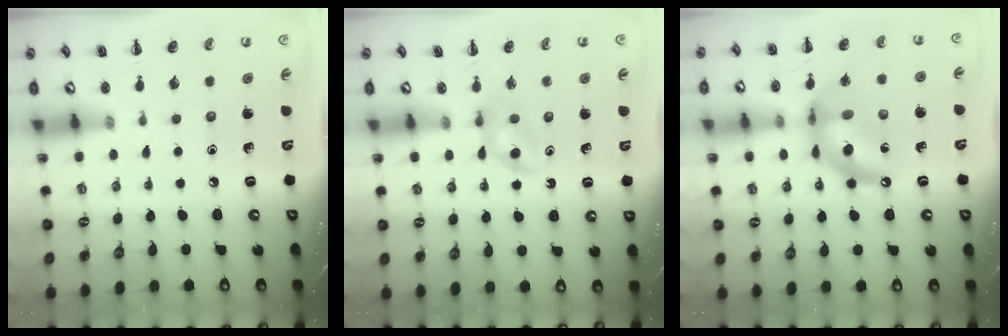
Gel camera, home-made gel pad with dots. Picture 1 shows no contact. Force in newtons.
{"total": 4.0, "press": 3.7, "slide": 1.4}
{"total": 13.1, "press": 12.6, "slide": 3.6}